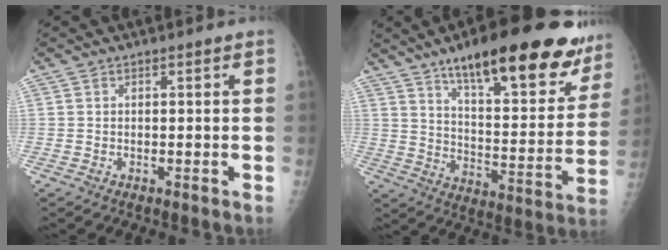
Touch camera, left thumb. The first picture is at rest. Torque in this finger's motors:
{"motor_torque": [1.42, 0.81, 1.45, -1.32, 0.15]}